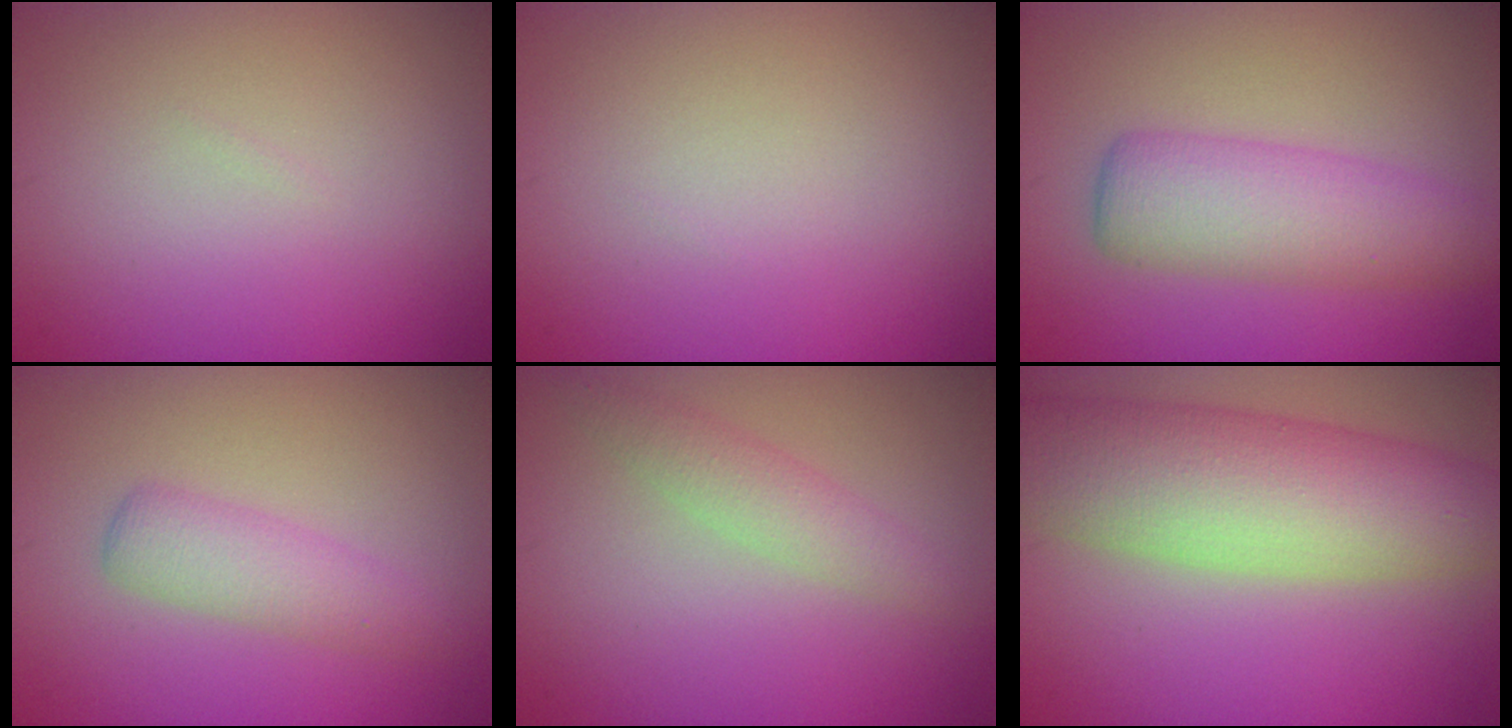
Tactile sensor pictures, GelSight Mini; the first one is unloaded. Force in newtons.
{"total": 0.0}
{"total": 5.3, "press": 5.3, "slide": 0.2}
{"total": 2.8, "press": 2.8, "slide": 0.0}
{"total": 2.2, "press": 2.2, "slide": 0.1}
{"total": 9.4, "press": 9.4, "slide": 0.3}